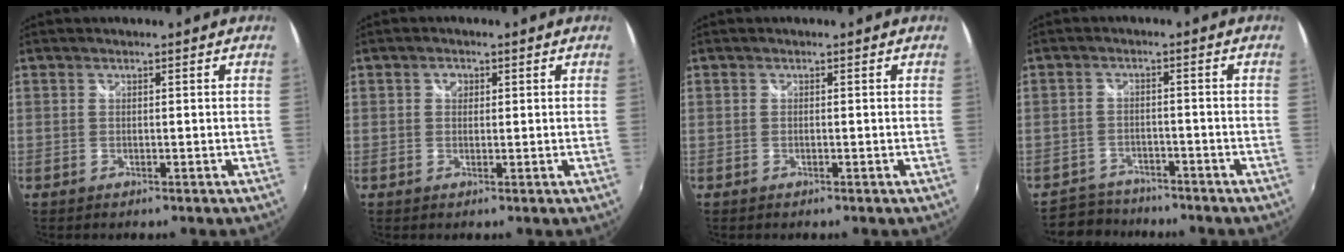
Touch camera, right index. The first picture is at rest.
{"total": 1.7, "force": [0.5, 1.4, 0.7], "torque": [-0.009, 0.006, 0.007]}
{"total": 0.0}
{"total": 7.0, "force": [-6.2, 3.1, 0.8], "torque": [-0.036, 0.000, -0.101]}